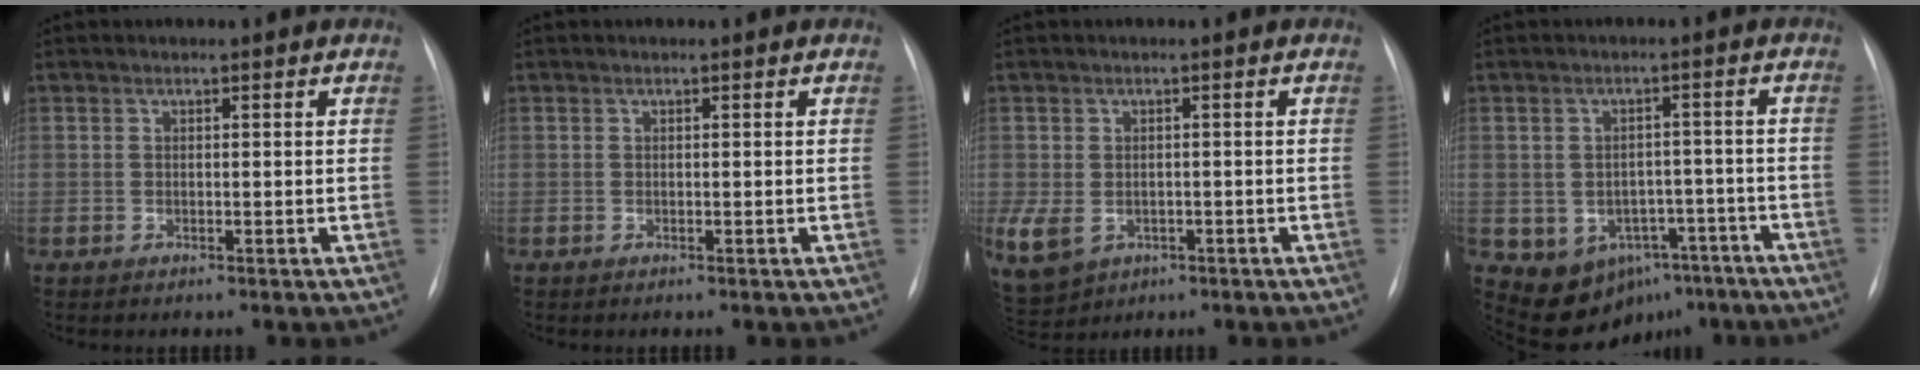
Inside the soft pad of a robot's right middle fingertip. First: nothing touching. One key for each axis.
{"total": 0.0}
{"total": 13.4, "fx": -4.9, "fy": 10.7, "fz": 6.4, "tx": -0.195, "ty": -0.010, "tz": -0.060}
{"total": 10.1, "fx": -5.3, "fy": 7.8, "fz": 3.7, "tx": -0.049, "ty": 0.033, "tz": -0.057}